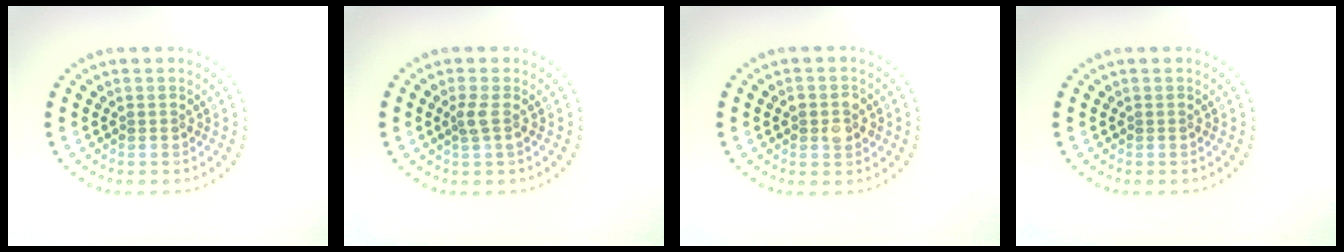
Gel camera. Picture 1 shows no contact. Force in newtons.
{"total": 1.2, "press": 1.0, "slide": 0.6}
{"total": 2.0, "press": 2.0, "slide": 0.2}
{"total": 0.0}